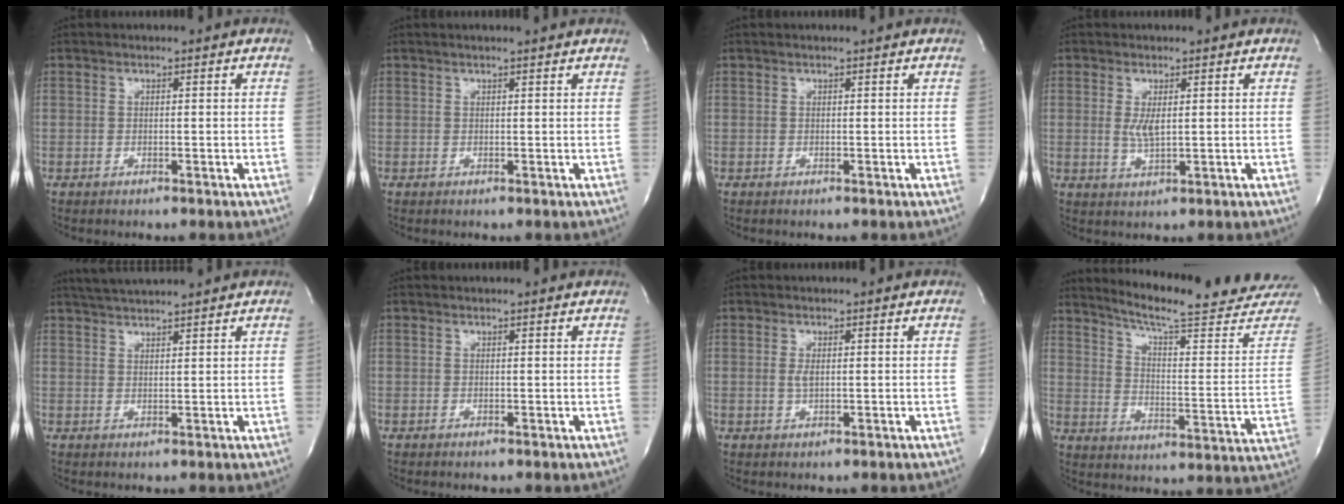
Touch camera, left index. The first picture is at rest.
{"total": 2.3, "force": [2.0, -0.1, 1.0], "torque": [-0.015, 0.009, 0.019]}
{"total": 0.0}
{"total": 2.6, "force": [-0.1, 0.7, 2.5], "torque": [-0.053, -0.012, 0.005]}
{"total": 5.3, "force": [4.9, -0.7, 1.9], "torque": [-0.038, 0.020, 0.083]}
{"total": 0.6, "force": [0.6, 0.1, 0.0], "torque": [-0.008, 0.004, 0.001]}
{"total": 1.3, "force": [-0.5, 0.4, 1.1], "torque": [-0.027, -0.006, -0.004]}
{"total": 23.3, "force": [21.5, 0.7, 8.9], "torque": [-0.132, -0.098, 0.271]}